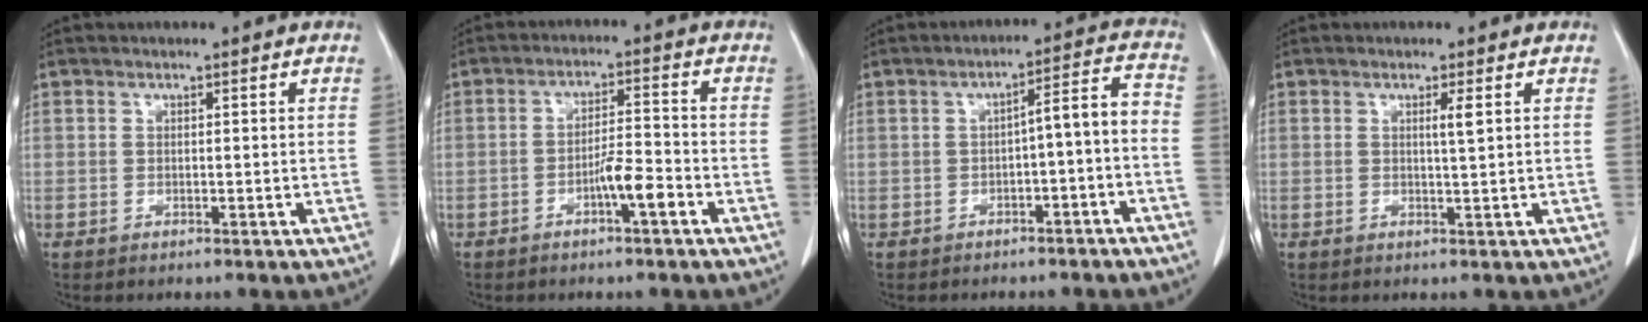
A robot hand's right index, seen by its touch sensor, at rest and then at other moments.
{"total": 4.9, "force": [-2.4, 0.4, 4.3], "torque": [-0.072, 0.004, -0.043]}
{"total": 6.1, "force": [-2.5, 1.1, 5.5], "torque": [-0.072, 0.031, -0.032]}
{"total": 1.7, "force": [0.6, -0.3, 1.5], "torque": [-0.029, -0.003, 0.010]}